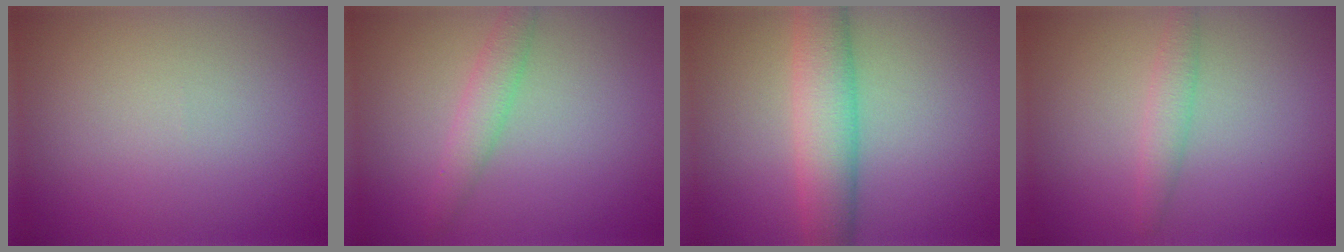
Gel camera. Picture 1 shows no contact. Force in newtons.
{"total": 2.1, "press": 2.1, "slide": 0.1}
{"total": 5.0, "press": 5.0, "slide": 0.2}
{"total": 1.7, "press": 1.7, "slide": 0.0}